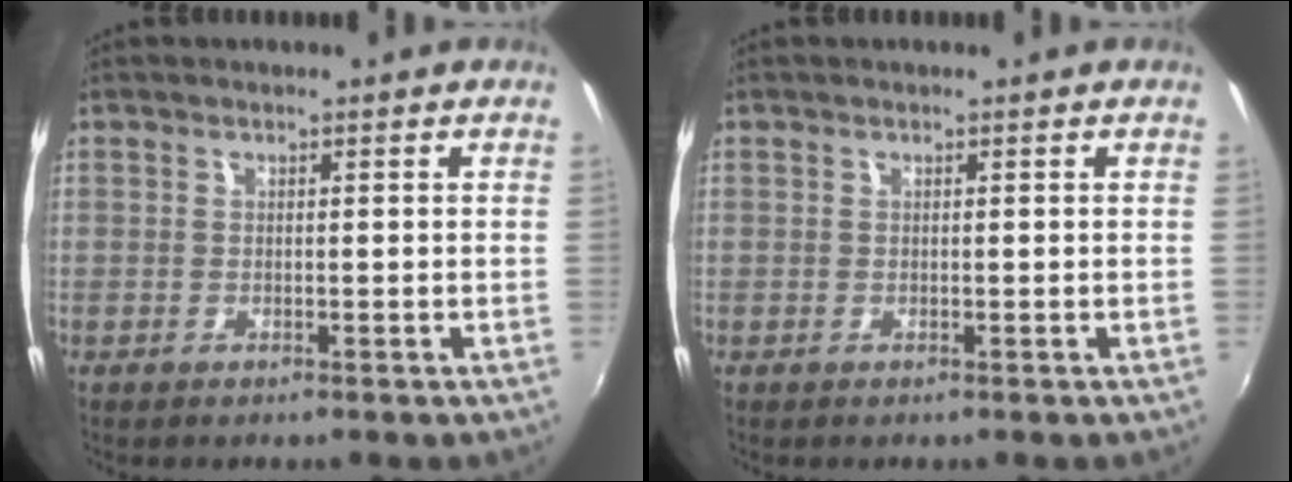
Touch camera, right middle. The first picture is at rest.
{"total": 0.0}